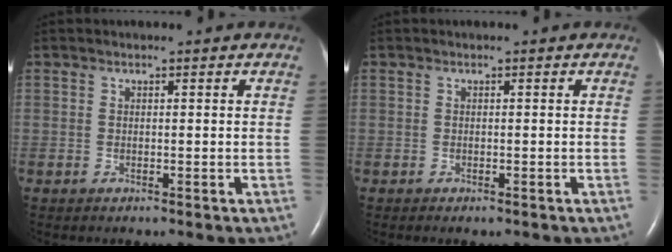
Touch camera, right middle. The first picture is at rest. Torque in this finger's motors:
{"motor_torque": [-0.10, -0.22, -0.06, 0.02]}